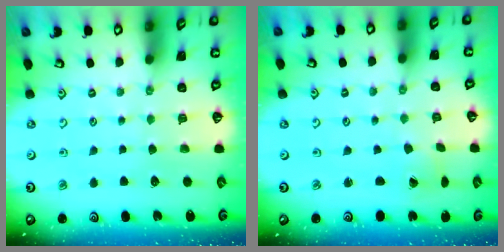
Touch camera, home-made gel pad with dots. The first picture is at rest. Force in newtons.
{"total": 1.6, "press": 1.5, "slide": 0.1}